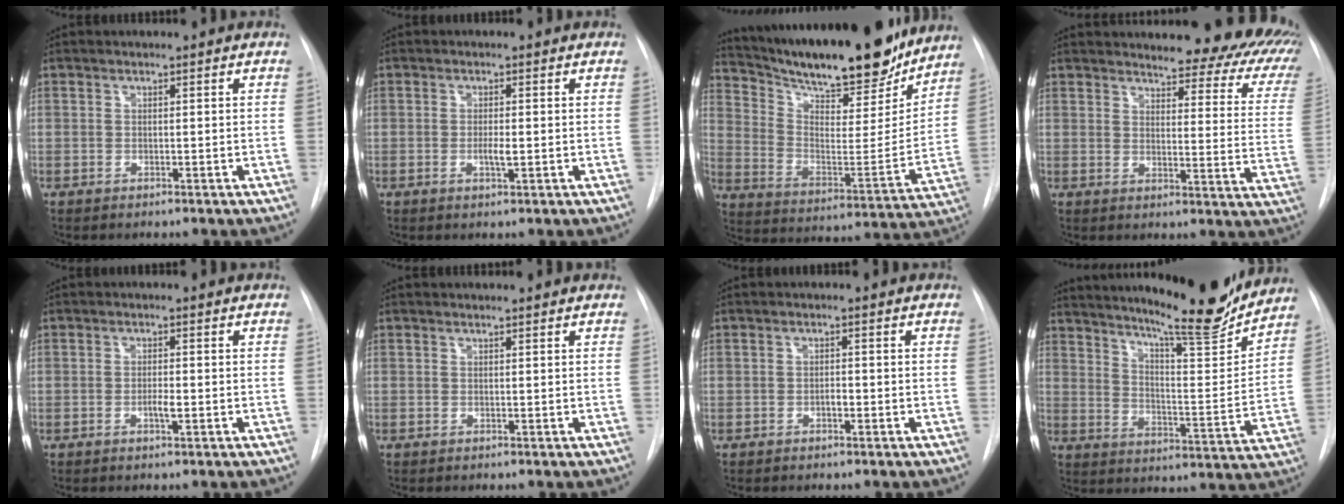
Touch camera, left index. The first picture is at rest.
{"total": 1.8, "force": [-0.3, 0.3, 1.8], "torque": [-0.034, -0.001, -0.005]}
{"total": 26.8, "force": [22.9, 5.6, 12.8], "torque": [-0.218, -0.025, 0.336]}
{"total": 18.4, "force": [16.2, 4.1, 7.7], "torque": [-0.073, -0.062, 0.164]}
{"total": 1.7, "force": [-0.5, 0.3, 1.6], "torque": [-0.028, 0.000, -0.010]}
{"total": 1.5, "force": [1.5, 0.1, 0.2], "torque": [-0.010, 0.011, 0.018]}
{"total": 0.9, "force": [-0.4, 0.4, 0.8], "torque": [-0.011, 0.002, -0.009]}
{"total": 19.7, "force": [17.7, 1.2, 8.7], "torque": [-0.135, -0.047, 0.247]}